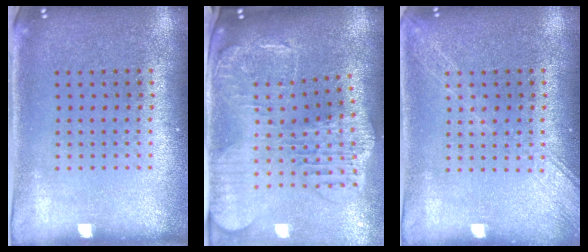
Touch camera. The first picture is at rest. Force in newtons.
{"total": 2.7, "press": 2.3, "slide": 1.4}
{"total": 2.7, "press": 2.6, "slide": 0.4}